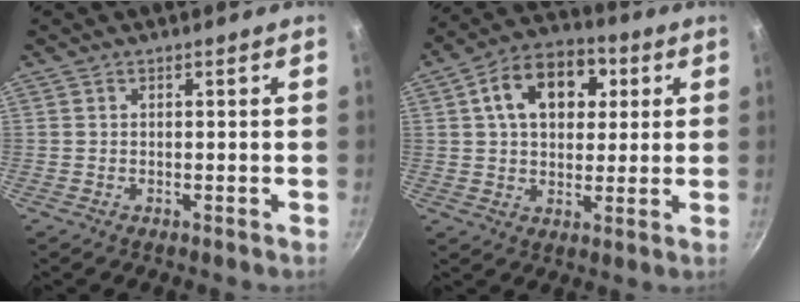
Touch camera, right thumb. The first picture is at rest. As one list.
[{"total": 14.3, "force": [4.1, 9.7, 9.6], "torque": [-0.119, 0.010, 0.053]}]